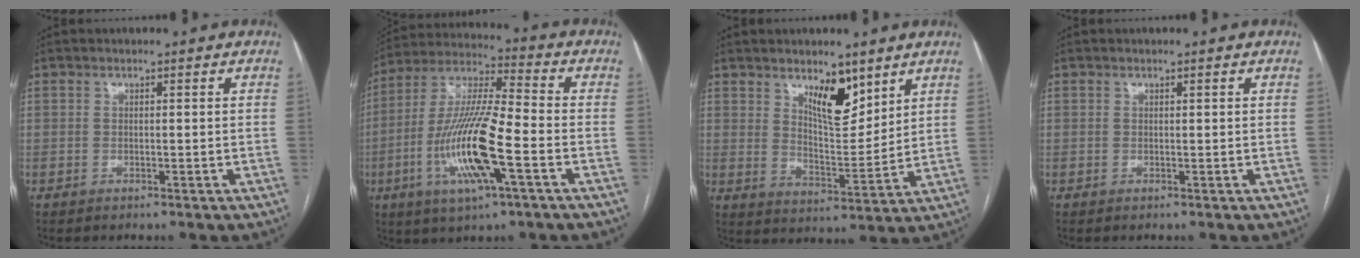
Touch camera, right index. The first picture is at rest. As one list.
[{"total": 16.3, "force": [-4.9, 2.1, 15.4], "torque": [-0.314, -0.008, -0.090]}, {"total": 8.0, "force": [5.1, 2.9, 5.4], "torque": [-0.089, -0.011, 0.091]}, {"total": 0.0}]